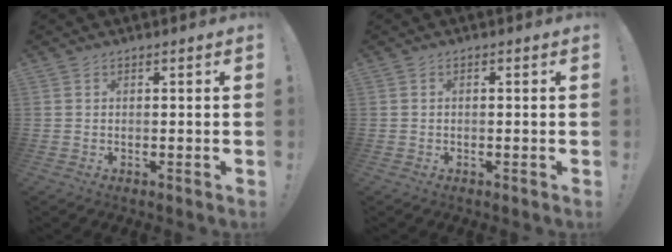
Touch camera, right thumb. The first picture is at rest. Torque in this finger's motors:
{"motor_torque": [-0.01, -0.13, -0.12, 0.06, 0.04]}